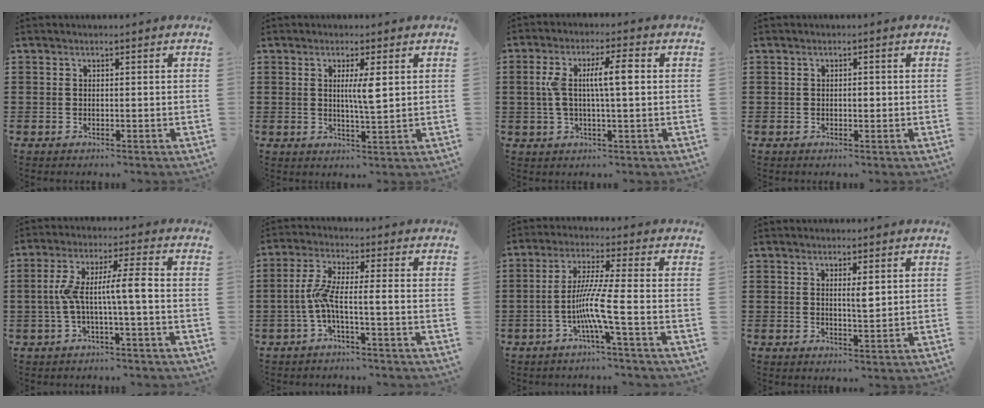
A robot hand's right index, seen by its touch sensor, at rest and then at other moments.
{"total": 4.2, "force": [0.9, 0.4, 4.0], "torque": [-0.080, -0.001, 0.012]}
{"total": 7.2, "force": [0.9, 1.7, 6.9], "torque": [-0.137, 0.002, 0.011]}
{"total": 1.0, "force": [-0.1, 0.4, 0.9], "torque": [-0.018, 0.001, -0.002]}
{"total": 7.5, "force": [-0.8, 0.8, 7.4], "torque": [-0.141, 0.004, -0.022]}
{"total": 5.7, "force": [-1.9, 0.3, 5.3], "torque": [-0.117, -0.006, -0.044]}
{"total": 7.8, "force": [-2.5, -0.6, 7.4], "torque": [-0.155, -0.017, -0.055]}
{"total": 2.5, "force": [0.7, 0.4, 2.3], "torque": [-0.048, 0.002, 0.011]}